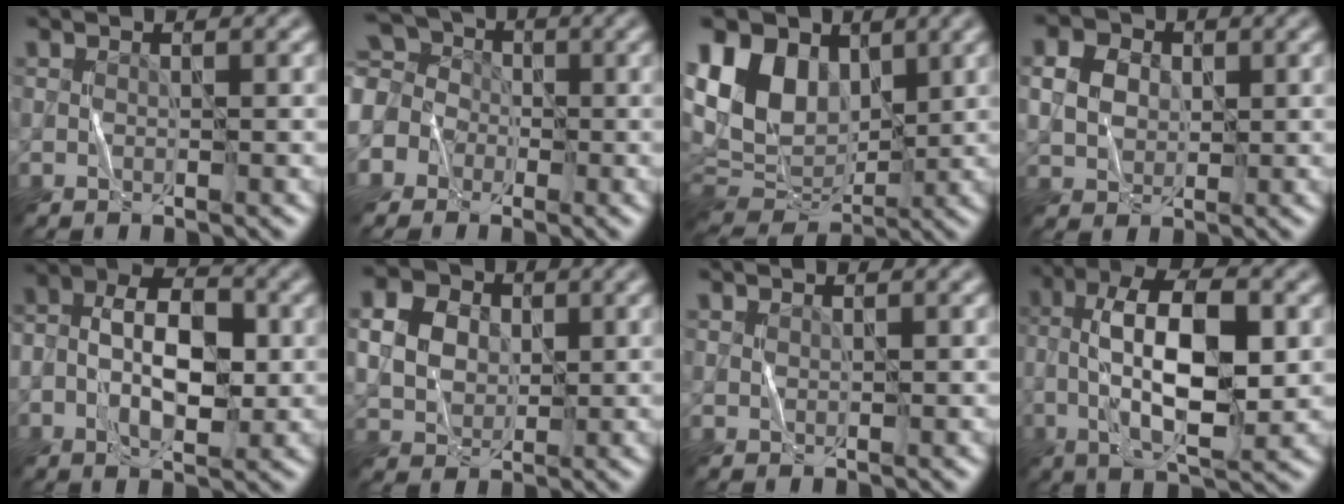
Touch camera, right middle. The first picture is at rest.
{"total": 9.0, "force": [-0.1, 8.1, 3.9], "torque": [-0.111, 0.036, -0.055]}
{"total": 11.7, "force": [3.8, 8.1, 7.5], "torque": [-0.166, 0.023, 0.059]}
{"total": 4.4, "force": [1.2, 3.4, 2.5], "torque": [-0.069, 0.008, 0.017]}
{"total": 6.7, "force": [-0.6, 3.9, 5.4], "torque": [-0.095, 0.008, -0.019]}
{"total": 6.3, "force": [1.6, 5.0, 3.4], "torque": [-0.090, 0.020, 0.024]}
{"total": 0.5, "force": [0.4, 0.3, 0.1], "torque": [-0.007, 0.000, 0.012]}
{"total": 10.1, "force": [-0.6, 3.6, 9.4], "torque": [-0.164, 0.011, -0.016]}